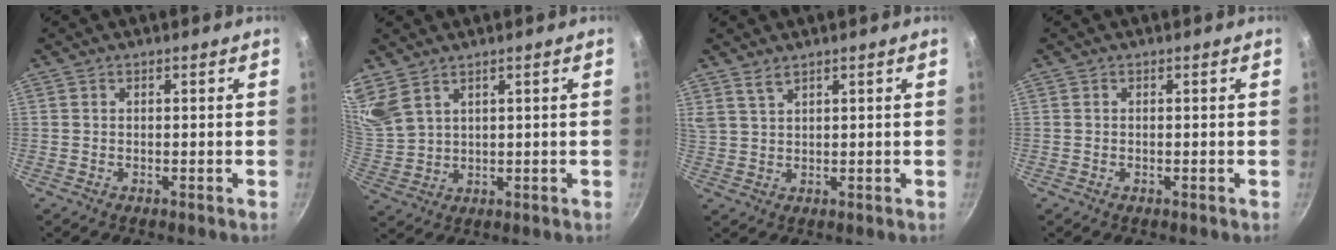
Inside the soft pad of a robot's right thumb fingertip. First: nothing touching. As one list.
[{"total": 7.5, "force": [5.6, 3.3, 3.6], "torque": [-0.068, -0.022, 0.127]}, {"total": 2.9, "force": [2.3, 0.9, 1.5], "torque": [-0.031, -0.005, 0.052]}, {"total": 0.0}]